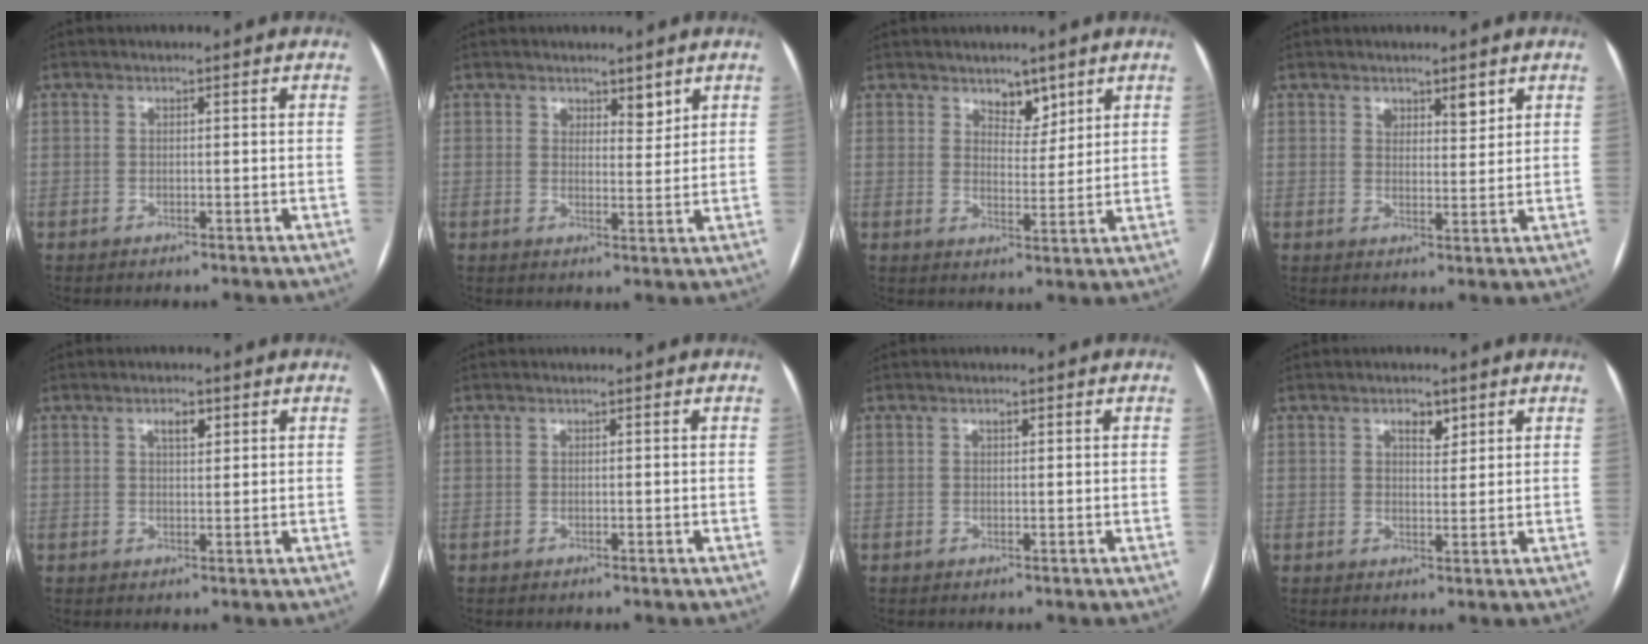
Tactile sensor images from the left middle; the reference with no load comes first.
{"total": 2.8, "force": [2.1, 1.4, 1.2], "torque": [-0.014, -0.006, 0.033]}
{"total": 4.0, "force": [3.0, 2.1, 1.6], "torque": [-0.016, -0.003, 0.051]}
{"total": 3.0, "force": [2.1, 1.4, 1.6], "torque": [-0.021, -0.002, 0.034]}
{"total": 2.4, "force": [1.3, 0.9, 1.9], "torque": [-0.032, 0.003, 0.021]}
{"total": 0.0}
{"total": 0.6, "force": [0.3, 0.2, 0.5], "torque": [-0.010, 0.000, 0.005]}
{"total": 2.8, "force": [1.7, 1.4, 1.7], "torque": [-0.025, 0.002, 0.027]}